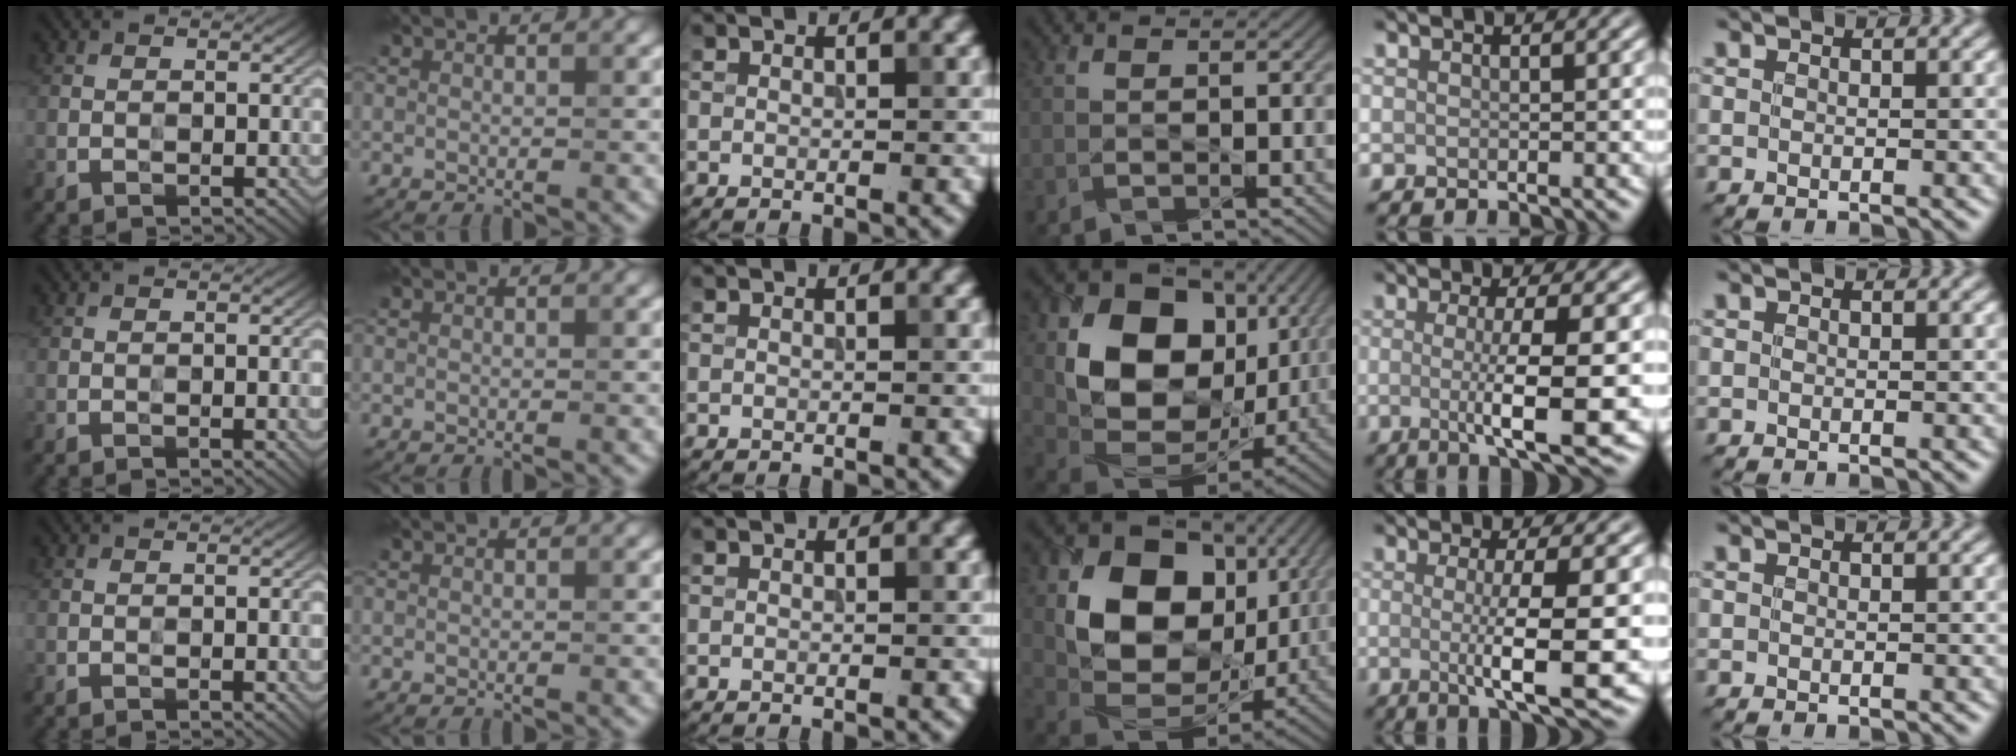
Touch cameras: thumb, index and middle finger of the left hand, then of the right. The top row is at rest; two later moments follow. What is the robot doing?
{"motion": "wipe", "object": "measuring cup"}